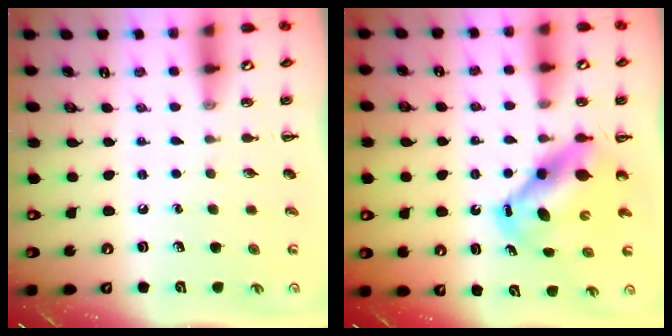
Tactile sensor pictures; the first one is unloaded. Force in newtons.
{"total": 6.9, "press": 6.6, "slide": 2.0}